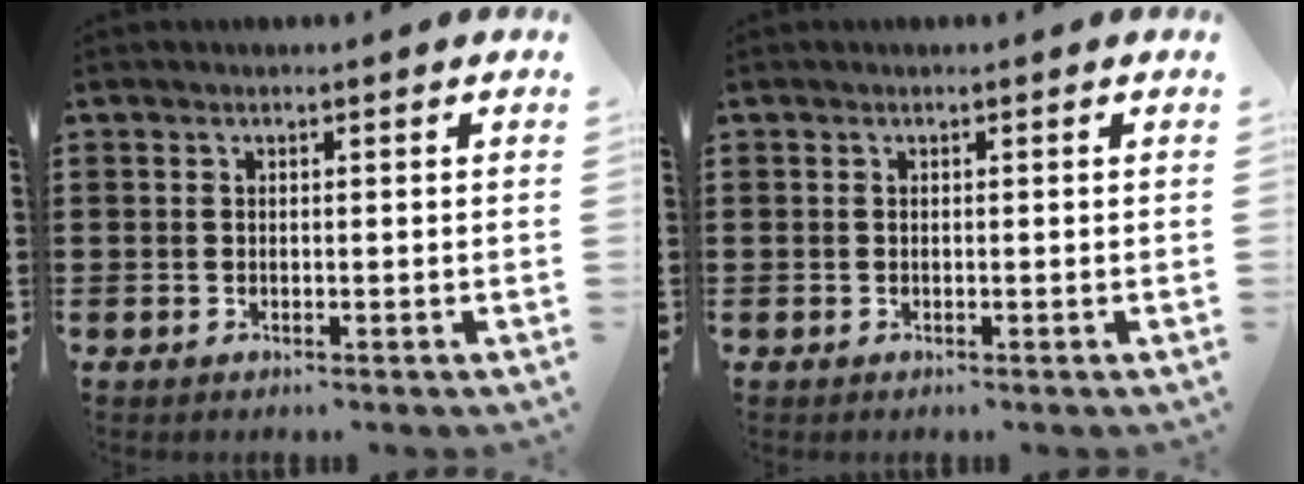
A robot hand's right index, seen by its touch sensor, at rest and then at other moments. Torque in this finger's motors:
{"motor_torque": [-0.24, 0.42, 0.00, 0.00]}